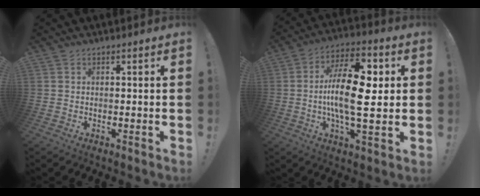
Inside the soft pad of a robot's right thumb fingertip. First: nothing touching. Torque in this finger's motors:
{"motor_torque": [2.16, 2.80, 0.94, -0.52, 0.43]}